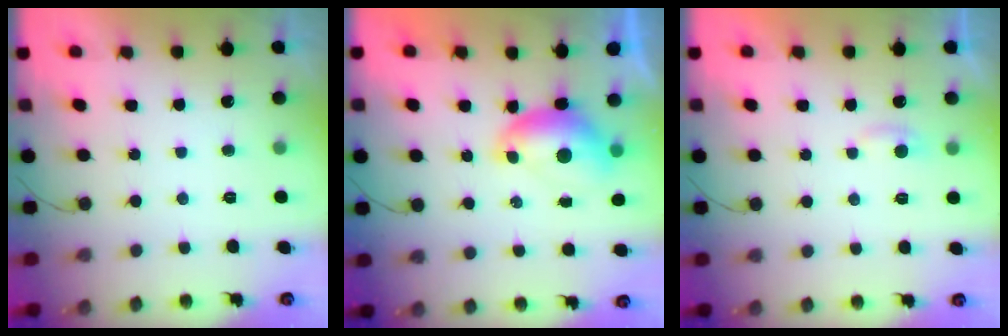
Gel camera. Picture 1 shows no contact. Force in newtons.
{"total": 7.4, "press": 7.4, "slide": 0.6}
{"total": 2.8, "press": 2.8, "slide": 0.4}